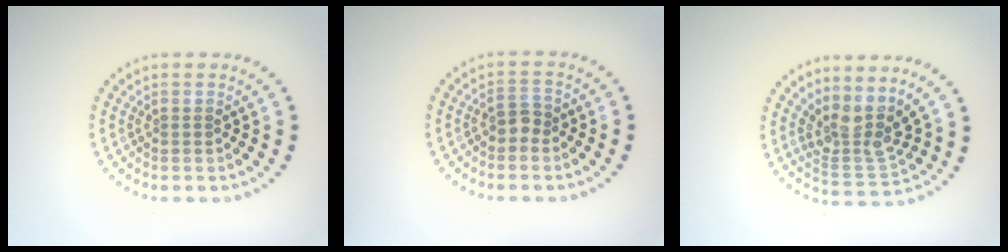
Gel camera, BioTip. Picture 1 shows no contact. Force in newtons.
{"total": 1.6, "press": 1.4, "slide": 0.8}
{"total": 3.7, "press": 2.8, "slide": 2.3}